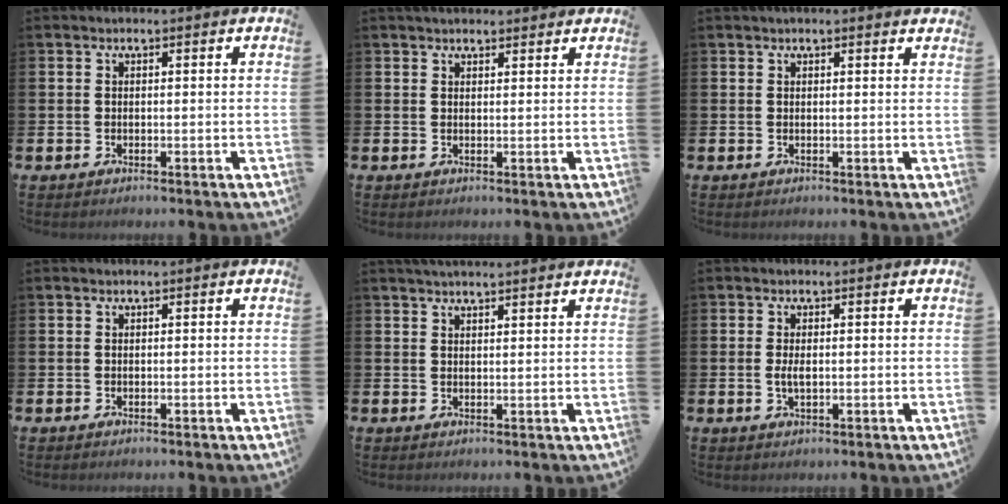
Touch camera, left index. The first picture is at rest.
{"total": 2.1, "force": [2.0, 0.6, 0.3], "torque": [0.003, -0.005, 0.033]}
{"total": 1.0, "force": [1.0, 0.0, 0.3], "torque": [0.005, -0.004, 0.015]}
{"total": 0.0}
{"total": 2.5, "force": [2.5, -0.1, 0.3], "torque": [-0.006, -0.009, 0.044]}
{"total": 2.0, "force": [0.0, 0.9, 1.8], "torque": [-0.033, 0.001, -0.002]}